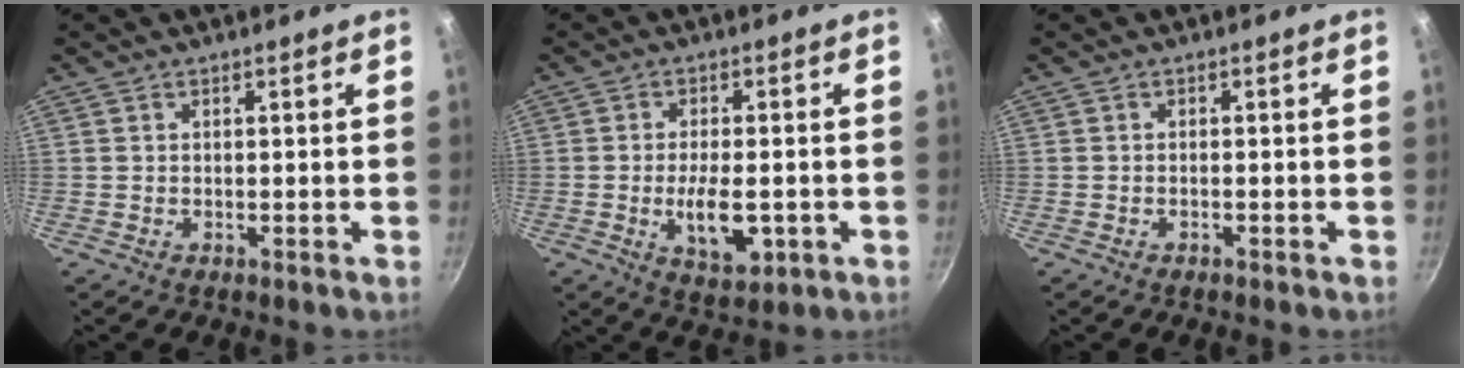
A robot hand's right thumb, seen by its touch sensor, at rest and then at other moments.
{"total": 8.3, "force": [-1.9, 3.9, 7.0], "torque": [-0.105, 0.001, -0.019]}
{"total": 0.5, "force": [-0.5, 0.2, 0.2], "torque": [-0.010, 0.005, -0.005]}